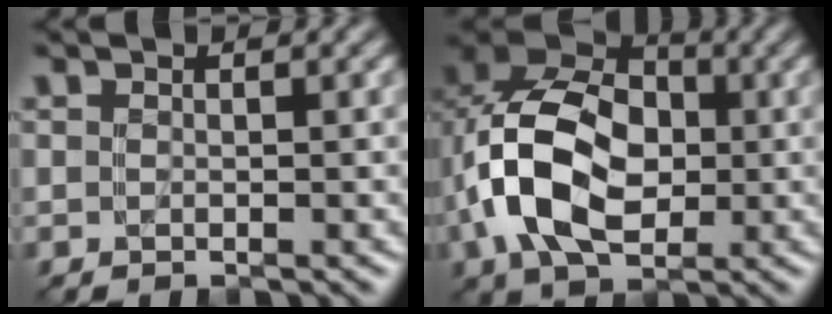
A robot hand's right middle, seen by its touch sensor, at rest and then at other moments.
{"total": 10.9, "force": [-0.9, 7.6, 7.8], "torque": [-0.177, 0.014, -0.021]}